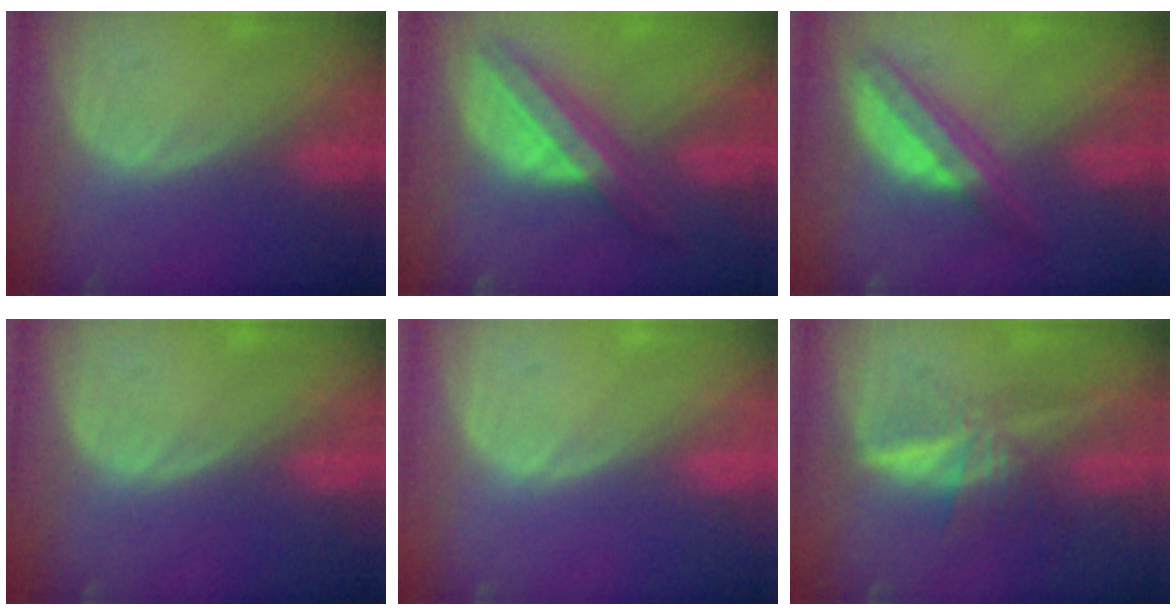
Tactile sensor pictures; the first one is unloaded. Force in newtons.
{"total": 8.1, "press": 6.9, "slide": 4.3}
{"total": 6.8, "press": 5.8, "slide": 3.4}
{"total": 0.0}
{"total": 0.0}
{"total": 6.1, "press": 5.7, "slide": 2.1}